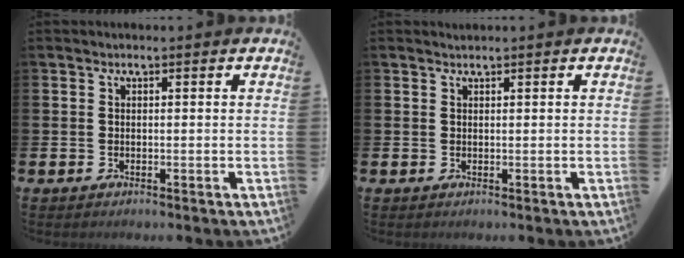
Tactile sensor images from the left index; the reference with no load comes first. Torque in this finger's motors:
{"motor_torque": [0.02, 0.10, -0.02, 0.01]}